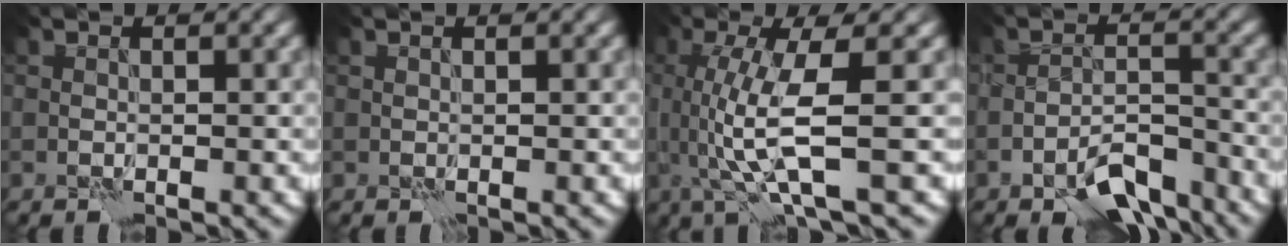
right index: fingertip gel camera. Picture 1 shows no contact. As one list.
[{"total": 0.0}, {"total": 7.3, "force": [0.0, 1.8, 7.0], "torque": [-0.137, -0.007, 0.004]}, {"total": 6.2, "force": [-4.1, 2.3, 4.1], "torque": [-0.066, 0.001, -0.070]}]